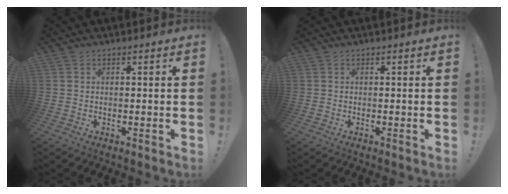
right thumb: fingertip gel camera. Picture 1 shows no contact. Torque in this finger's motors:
{"motor_torque": [0.00, 0.00, -0.03, -0.03, 0.00]}